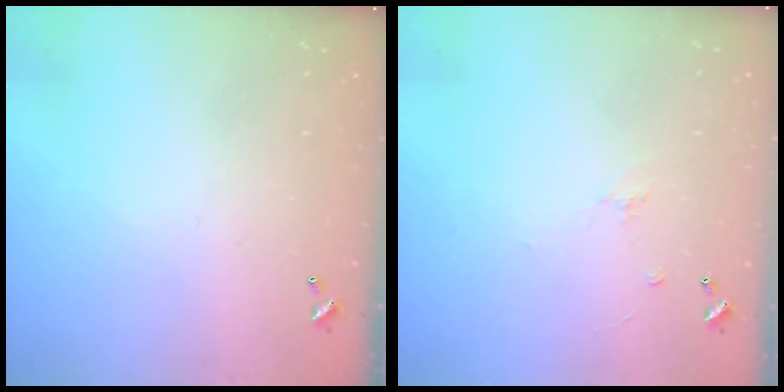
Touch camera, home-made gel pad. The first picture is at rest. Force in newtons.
{"total": 4.4, "press": 4.4, "slide": 0.6}